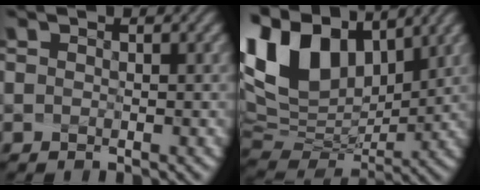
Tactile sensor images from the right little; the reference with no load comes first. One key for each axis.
{"total": 11.5, "fx": 5.4, "fy": 7.0, "fz": 7.4, "tx": -0.175, "ty": 0.016, "tz": 0.114}